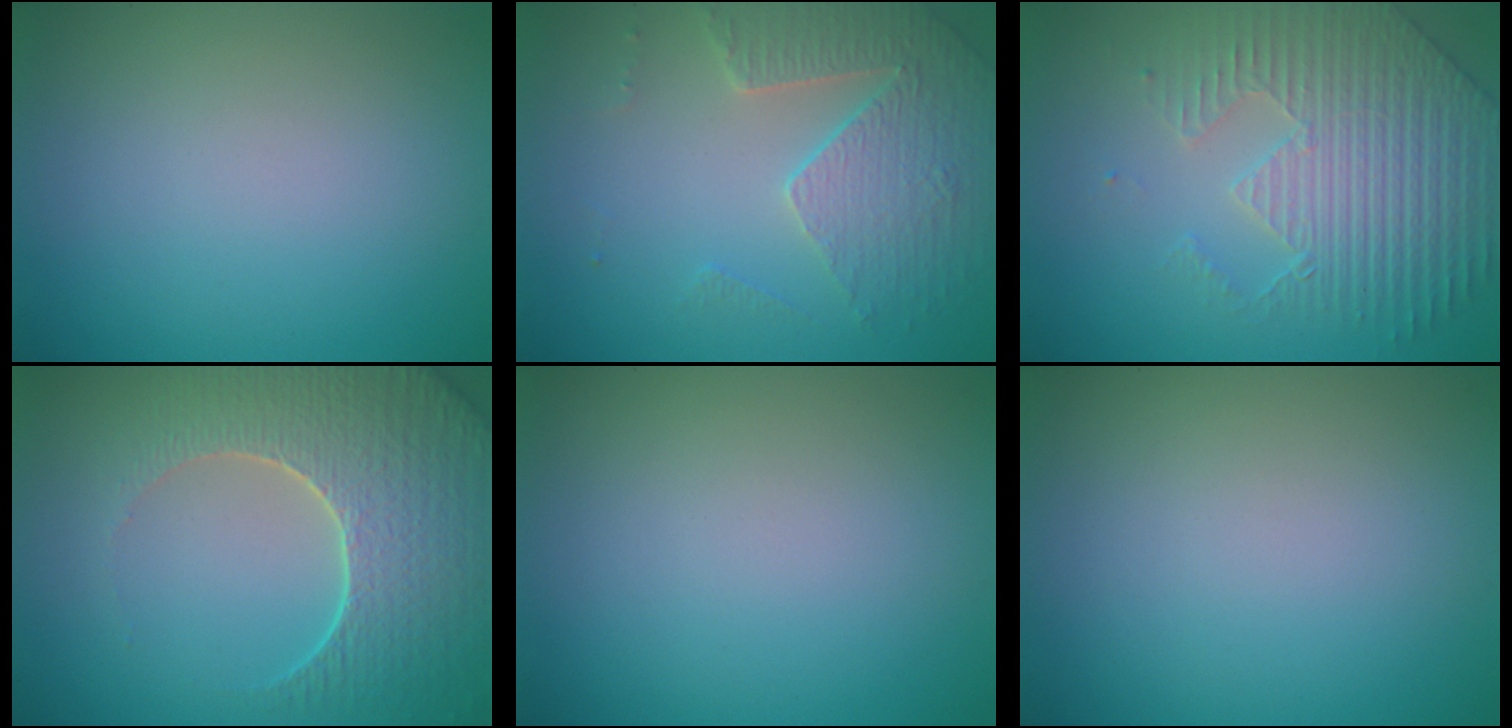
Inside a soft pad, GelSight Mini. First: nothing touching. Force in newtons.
{"total": 3.7, "press": 3.6, "slide": 0.9}
{"total": 4.2, "press": 4.1, "slide": 1.0}
{"total": 6.9, "press": 5.6, "slide": 3.9}
{"total": 0.0}
{"total": 0.0}